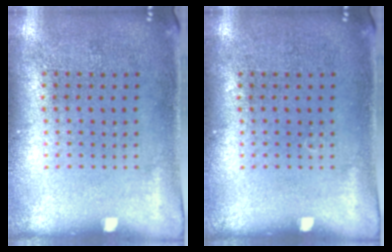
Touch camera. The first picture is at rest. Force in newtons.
{"total": 0.0}